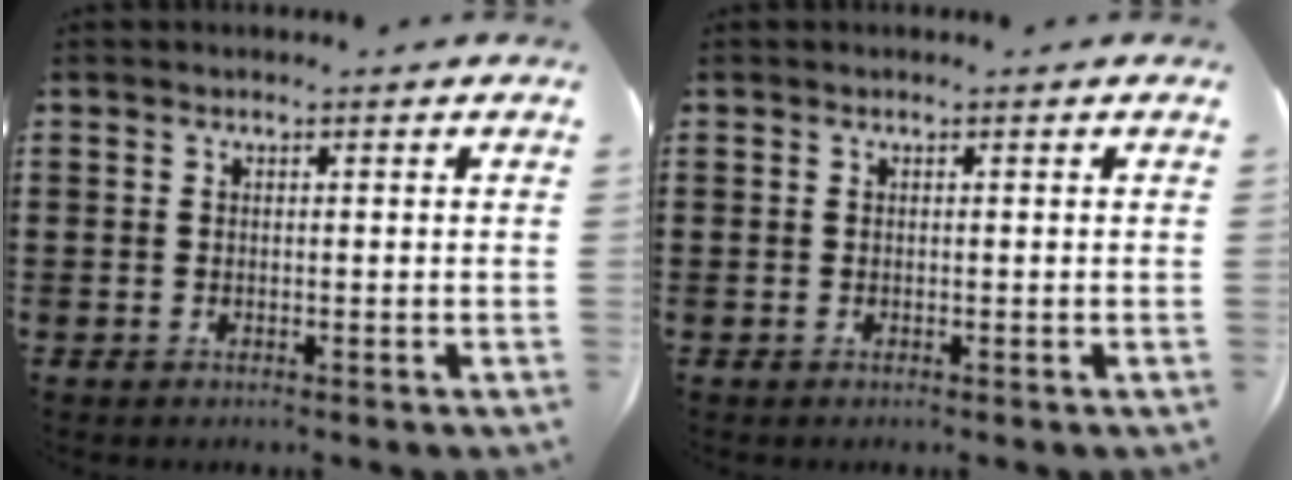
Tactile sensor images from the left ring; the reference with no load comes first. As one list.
[{"total": 0.0}]